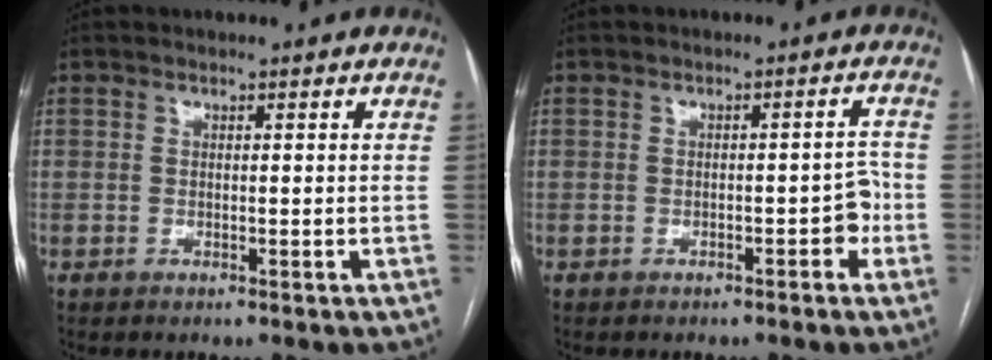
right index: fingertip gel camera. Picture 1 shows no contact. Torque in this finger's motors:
{"motor_torque": [0.77, -0.07, 0.18, 0.03]}